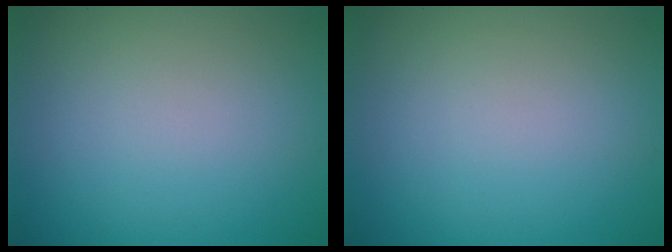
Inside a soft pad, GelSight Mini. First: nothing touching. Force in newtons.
{"total": 0.0}